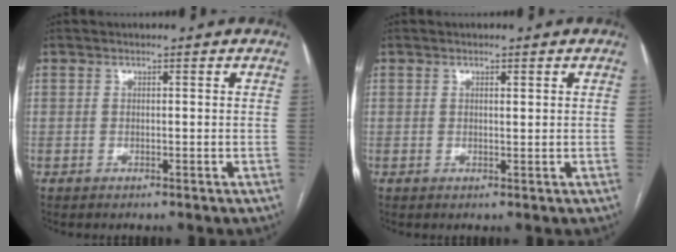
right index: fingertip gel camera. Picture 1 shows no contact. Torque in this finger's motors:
{"motor_torque": [-0.19, 0.10, -0.03, -0.01]}